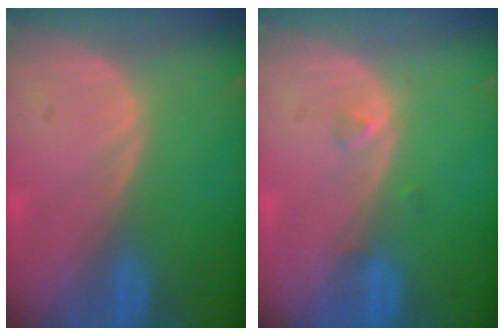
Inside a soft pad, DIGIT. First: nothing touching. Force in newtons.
{"total": 1.0, "press": 1.0, "slide": 0.2}